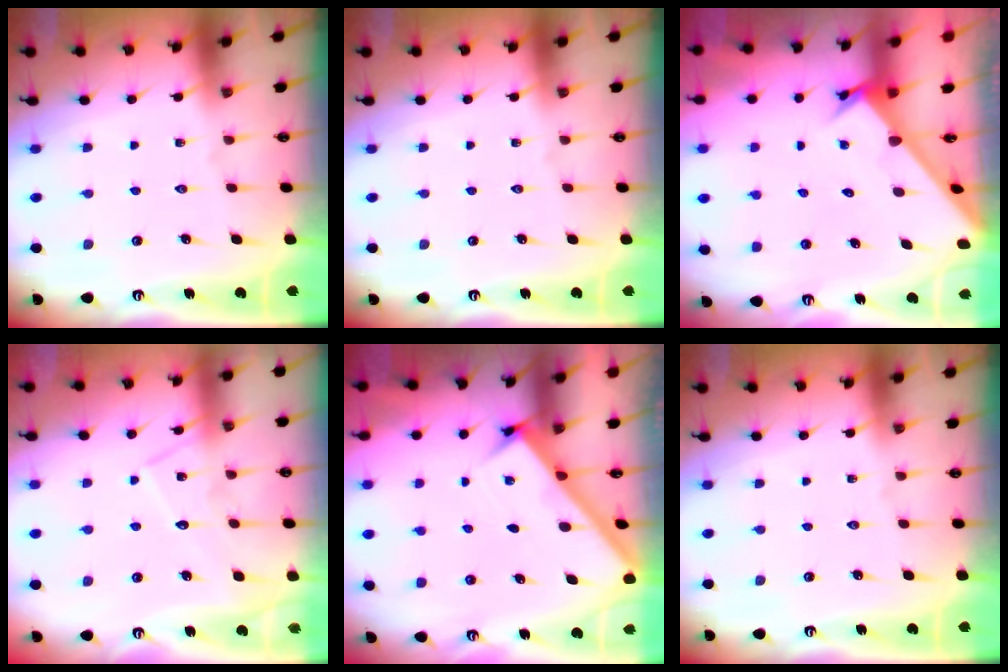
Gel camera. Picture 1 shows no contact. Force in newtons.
{"total": 0.0}
{"total": 2.5, "press": 2.5, "slide": 0.2}
{"total": 9.2, "press": 9.1, "slide": 0.7}
{"total": 2.4, "press": 2.3, "slide": 0.3}
{"total": 0.0}